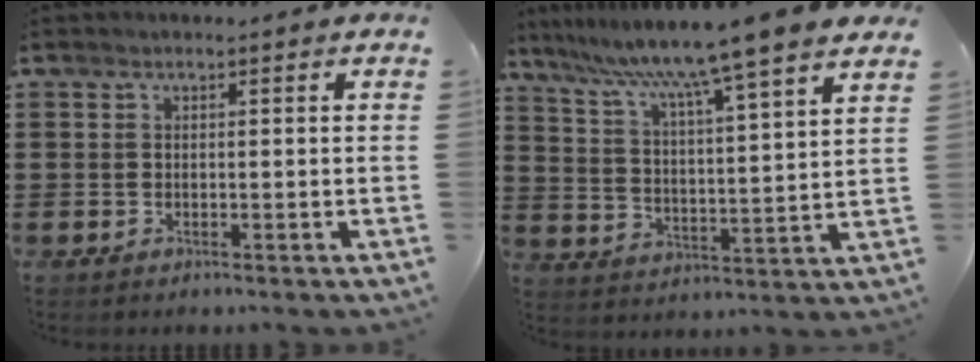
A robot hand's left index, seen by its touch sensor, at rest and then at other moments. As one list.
[{"total": 8.5, "force": [7.1, -1.8, 4.3], "torque": [-0.111, -0.055, 0.110]}]